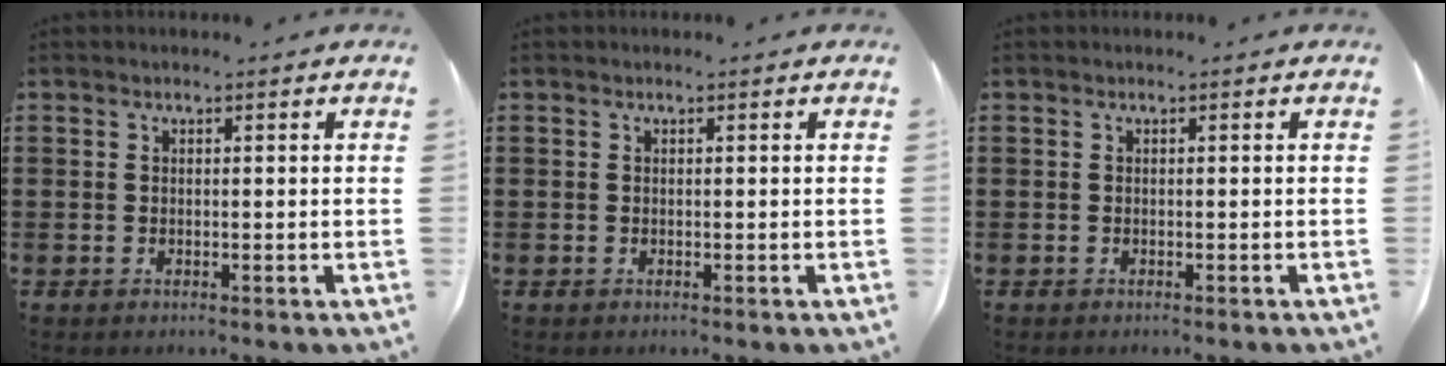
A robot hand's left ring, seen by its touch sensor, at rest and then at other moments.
{"total": 0.0}
{"total": 0.0}